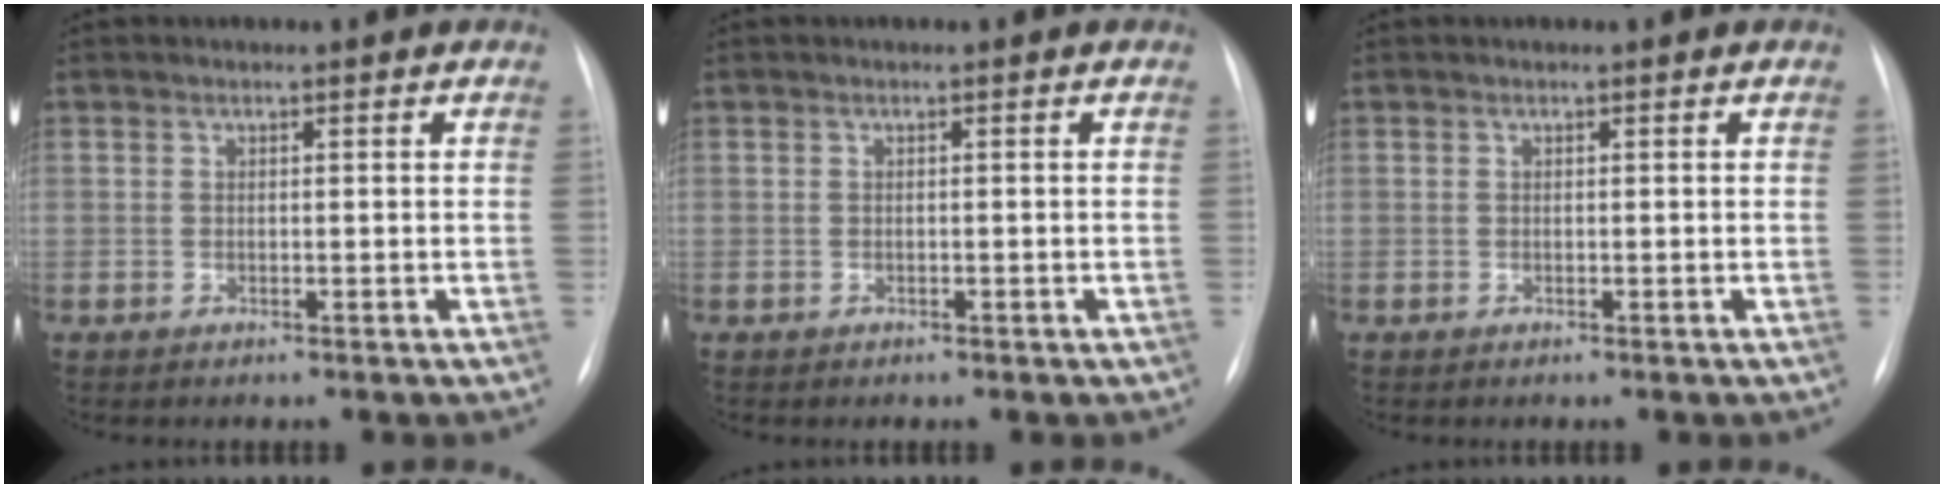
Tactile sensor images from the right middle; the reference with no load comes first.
{"total": 0.8, "force": [-0.3, 0.6, 0.3], "torque": [-0.003, 0.003, -0.002]}
{"total": 0.0}